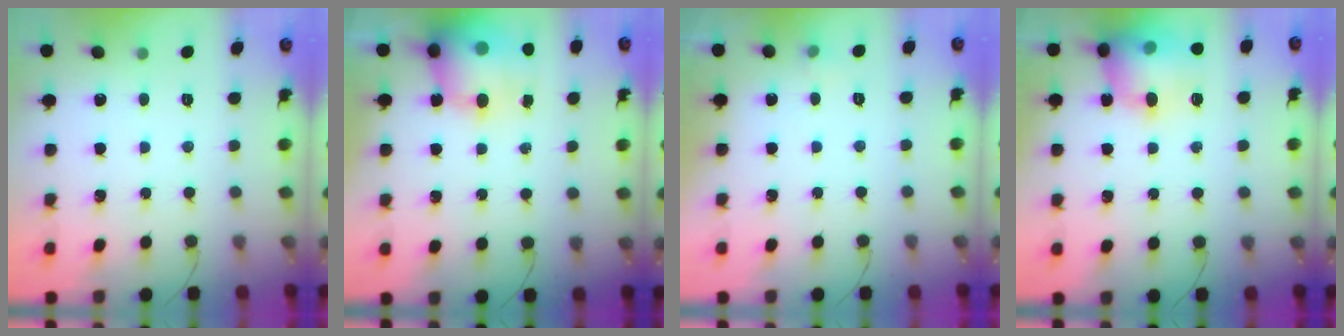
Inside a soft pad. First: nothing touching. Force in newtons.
{"total": 18.9, "press": 18.4, "slide": 4.3}
{"total": 3.8, "press": 3.6, "slide": 1.3}
{"total": 20.6, "press": 18.9, "slide": 8.3}